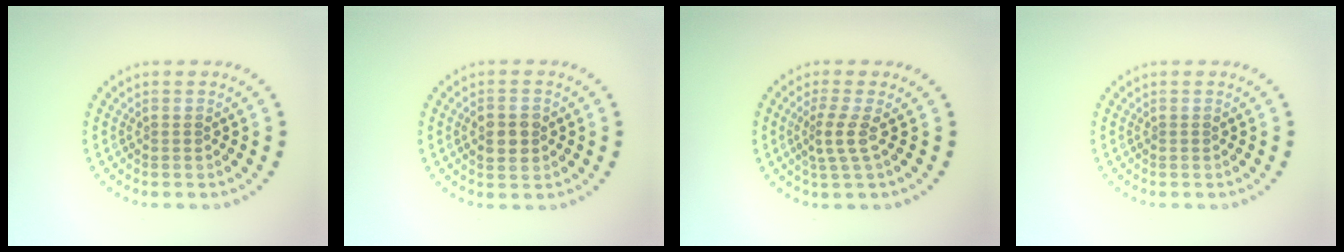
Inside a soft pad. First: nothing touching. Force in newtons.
{"total": 2.9, "press": 2.9, "slide": 0.2}
{"total": 2.2, "press": 1.5, "slide": 1.7}
{"total": 0.0}